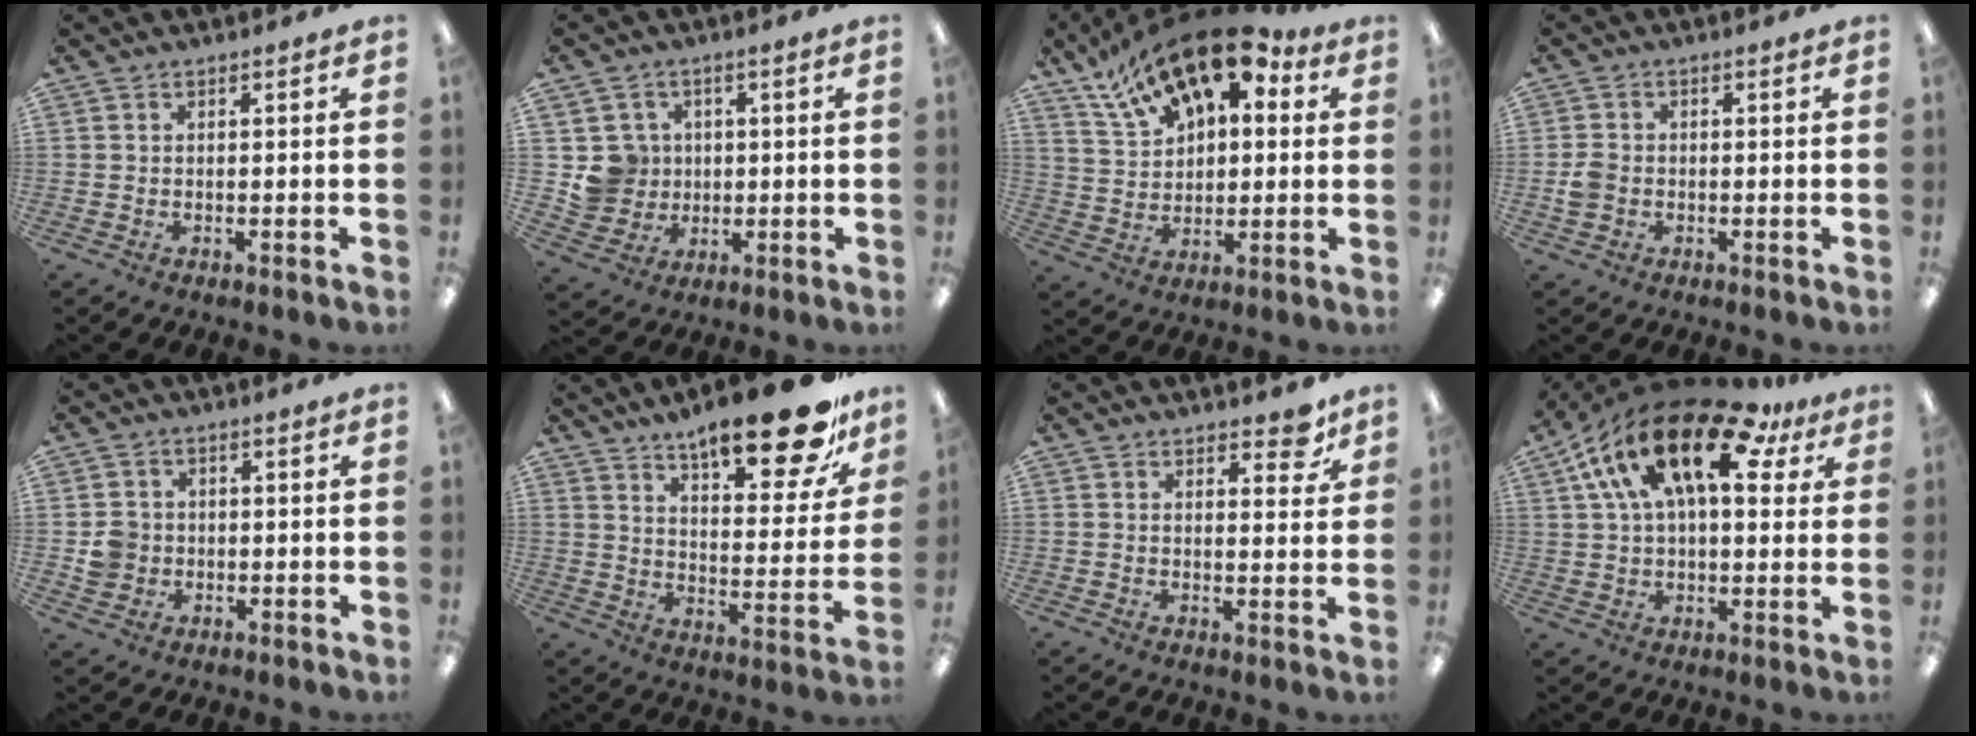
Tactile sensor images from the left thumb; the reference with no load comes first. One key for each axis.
{"total": 8.0, "fx": 1.3, "fy": 7.9, "fz": 0.7, "tx": -0.026, "ty": 0.004, "tz": 0.033}
{"total": 17.9, "fx": 11.8, "fy": 8.7, "fz": 10.2, "tx": -0.181, "ty": -0.064, "tz": 0.214}
{"total": 3.3, "fx": -0.7, "fy": 2.7, "fz": 1.7, "tx": -0.027, "ty": 0.007, "tz": -0.012}
{"total": 4.8, "fx": -0.4, "fy": 4.7, "fz": 1.2, "tx": -0.010, "ty": 0.007, "tz": -0.007}
{"total": 20.1, "fx": 14.7, "fy": 6.0, "fz": 12.3, "tx": -0.168, "ty": -0.100, "tz": 0.237}
{"total": 5.6, "fx": 4.3, "fy": 2.5, "fz": 2.6, "tx": -0.021, "ty": -0.022, "tz": 0.071}
{"total": 21.7, "fx": 10.6, "fy": 10.4, "fz": 15.8, "tx": -0.296, "ty": -0.041, "tz": 0.177}